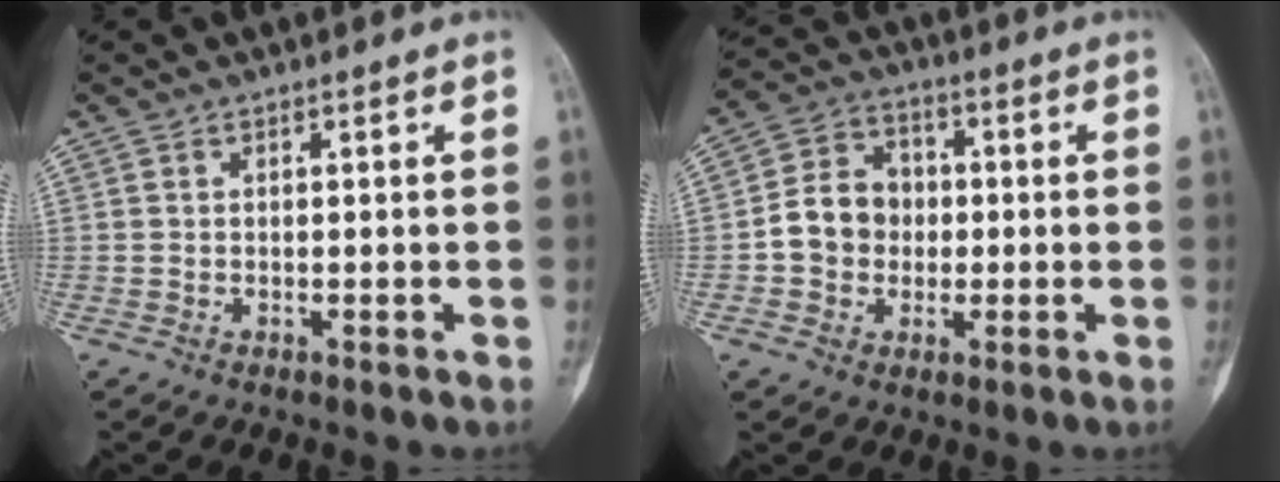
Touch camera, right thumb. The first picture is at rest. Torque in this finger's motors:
{"motor_torque": [1.34, 1.22, 0.39, -0.37, 0.35]}